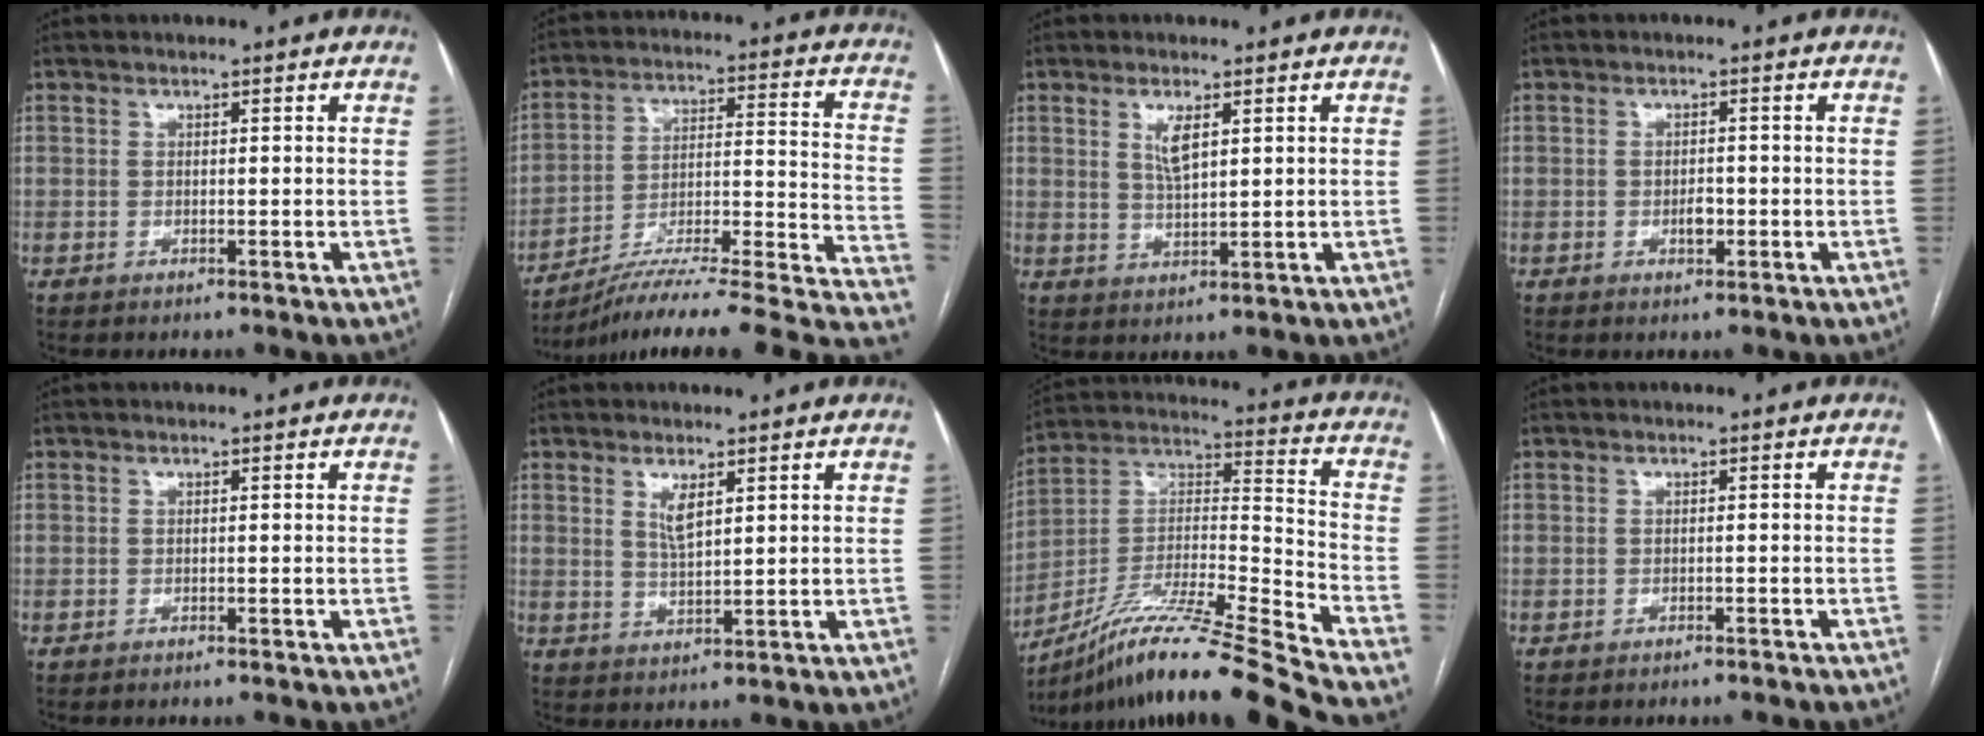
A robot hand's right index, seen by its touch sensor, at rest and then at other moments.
{"total": 22.2, "force": [-17.6, 1.4, 13.6], "torque": [-0.122, 0.043, -0.258]}
{"total": 3.8, "force": [1.7, 1.0, 3.3], "torque": [-0.068, -0.003, 0.036]}
{"total": 2.1, "force": [-0.7, 0.9, 1.7], "torque": [-0.029, 0.003, -0.009]}
{"total": 1.9, "force": [-1.7, 0.2, 0.8], "torque": [-0.011, -0.001, -0.019]}
{"total": 3.2, "force": [1.6, 0.7, 2.6], "torque": [-0.056, -0.006, 0.036]}
{"total": 22.2, "force": [-18.3, -1.8, 12.4], "torque": [-0.225, -0.008, -0.329]}
{"total": 3.5, "force": [-3.3, 0.4, 1.2], "torque": [-0.019, -0.001, -0.039]}